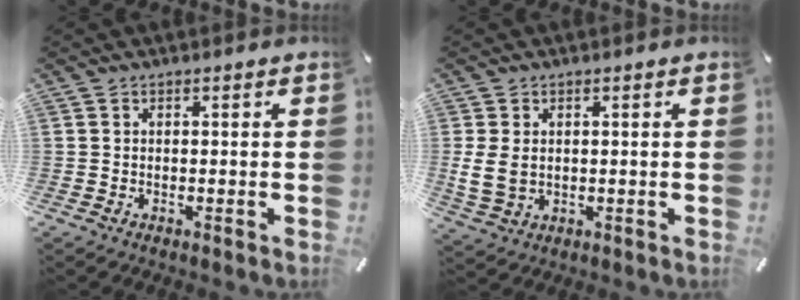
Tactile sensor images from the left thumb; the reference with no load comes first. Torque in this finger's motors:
{"motor_torque": [0.71, 1.35, 0.47, -0.43, 0.08]}